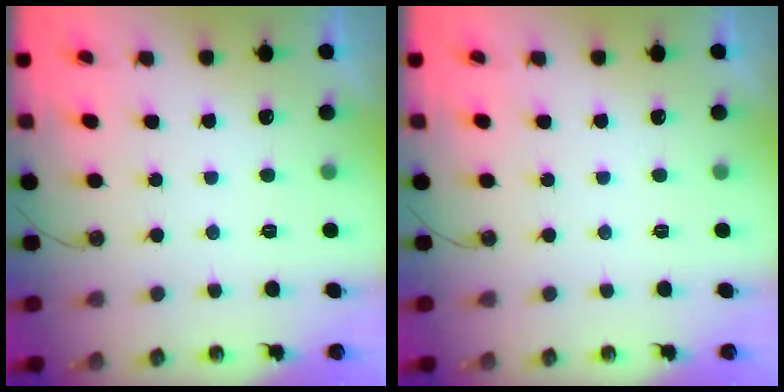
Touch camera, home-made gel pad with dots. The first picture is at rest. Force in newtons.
{"total": 0.0}